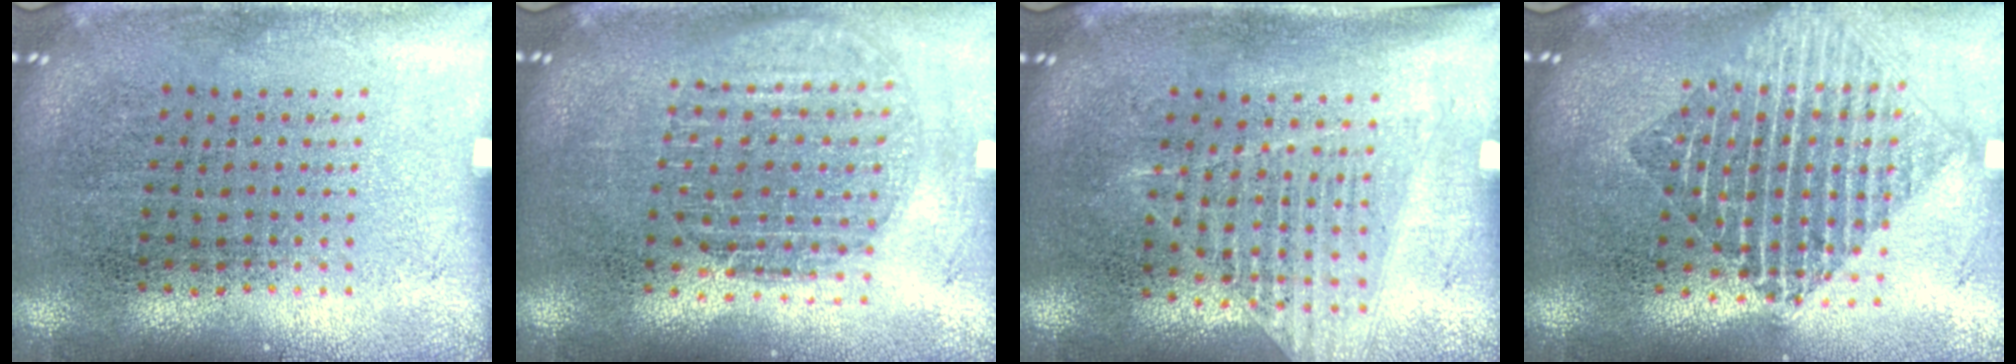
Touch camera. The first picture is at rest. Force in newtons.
{"total": 1.6, "press": 1.4, "slide": 0.8}
{"total": 1.2, "press": 1.1, "slide": 0.5}
{"total": 2.0, "press": 1.7, "slide": 1.1}